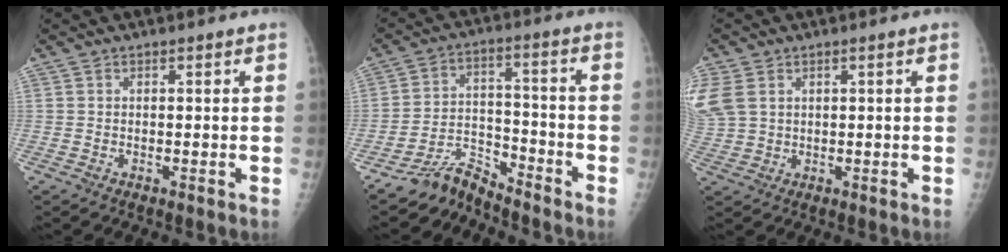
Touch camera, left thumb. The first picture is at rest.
{"total": 6.6, "force": [-6.5, 1.1, 0.0], "torque": [0.005, 0.069, -0.120]}
{"total": 8.3, "force": [2.7, 6.1, 4.9], "torque": [-0.140, 0.006, 0.066]}